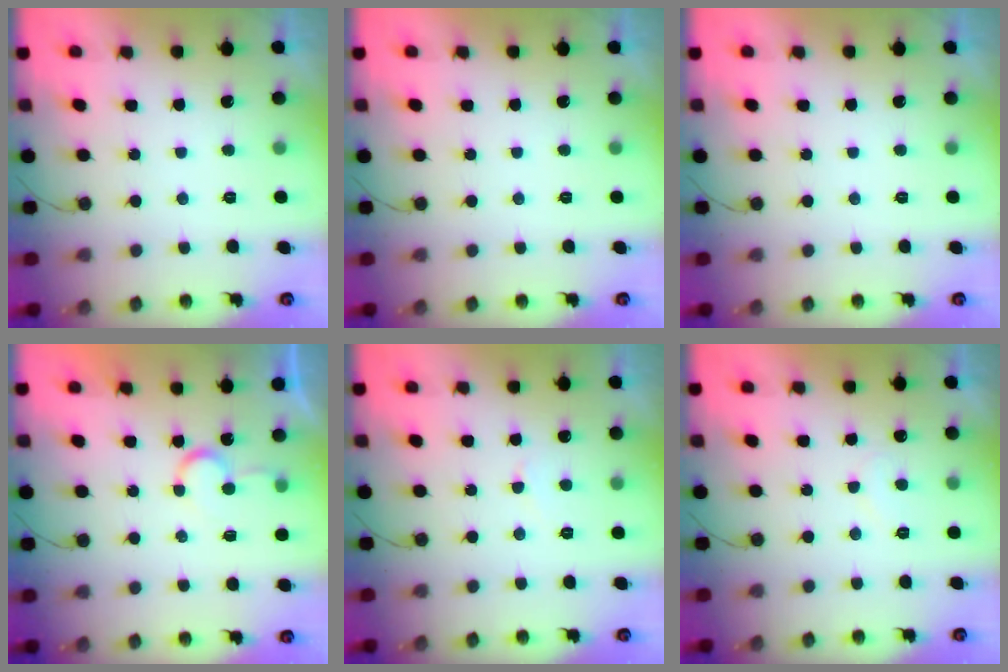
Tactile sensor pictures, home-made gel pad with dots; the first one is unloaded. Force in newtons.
{"total": 0.0}
{"total": 0.0}
{"total": 6.3, "press": 6.2, "slide": 0.6}
{"total": 2.5, "press": 2.4, "slide": 0.3}
{"total": 5.6, "press": 5.6, "slide": 0.4}